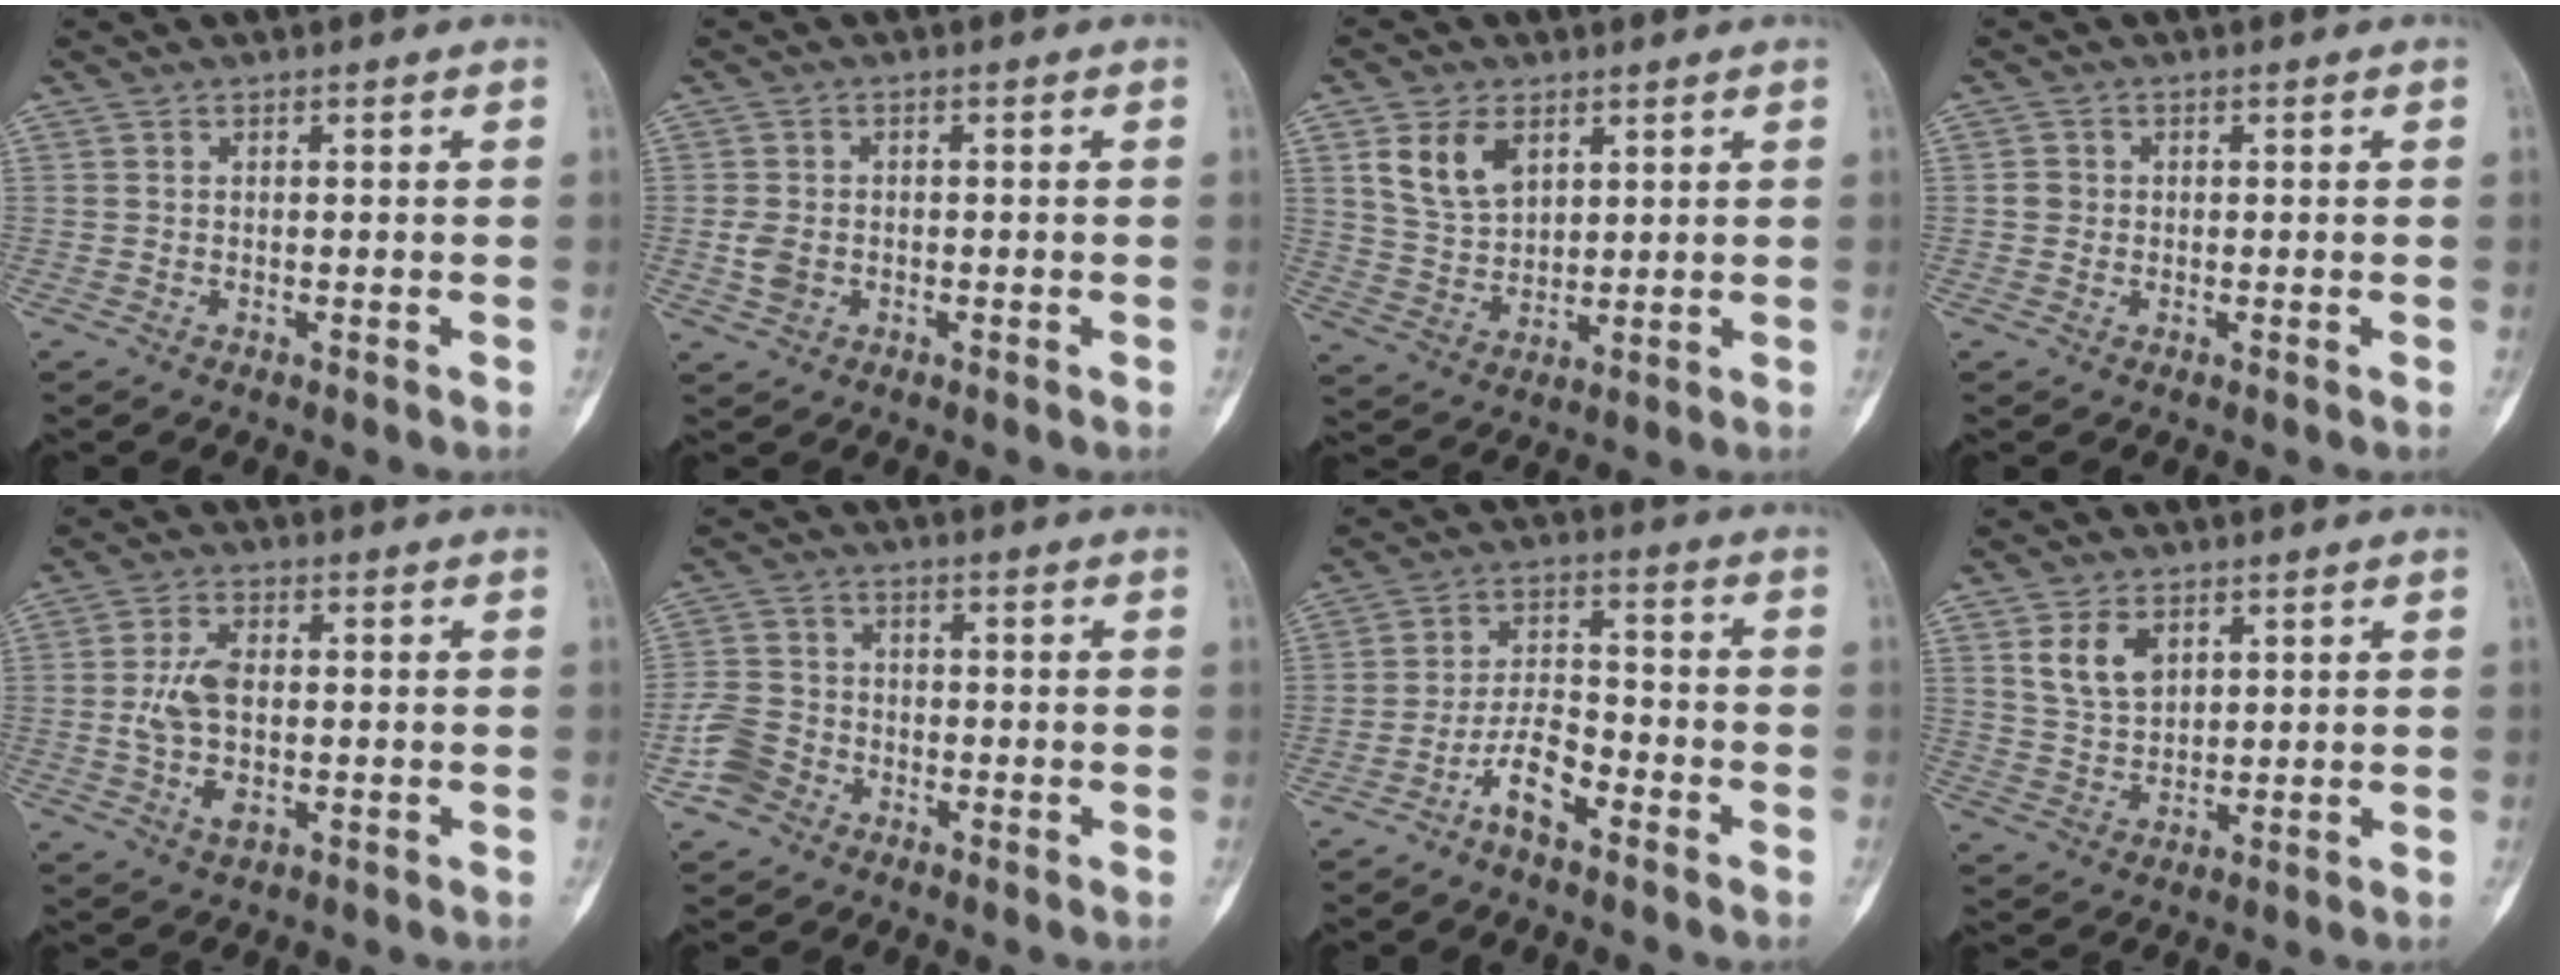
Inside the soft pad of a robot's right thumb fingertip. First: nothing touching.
{"total": 3.3, "force": [-0.8, 2.5, 2.0], "torque": [-0.034, 0.005, -0.013]}
{"total": 8.8, "force": [4.0, 5.8, 5.3], "torque": [-0.082, -0.017, 0.085]}
{"total": 1.8, "force": [-0.1, 1.7, 0.5], "torque": [0.000, 0.005, -0.002]}
{"total": 7.7, "force": [-0.5, 4.2, 6.5], "torque": [-0.131, 0.002, -0.010]}
{"total": 6.5, "force": [-3.5, 4.9, 2.5], "torque": [-0.039, 0.020, -0.073]}
{"total": 7.4, "force": [-4.7, 2.9, 5.0], "torque": [-0.084, 0.037, -0.090]}
{"total": 6.5, "force": [2.9, 4.2, 4.0], "torque": [-0.060, -0.015, 0.062]}